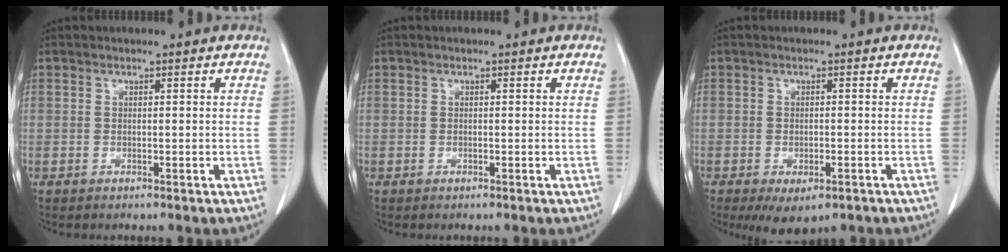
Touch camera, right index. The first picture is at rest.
{"total": 0.0}
{"total": 5.3, "force": [-3.1, 2.4, 3.5], "torque": [-0.053, -0.009, -0.039]}